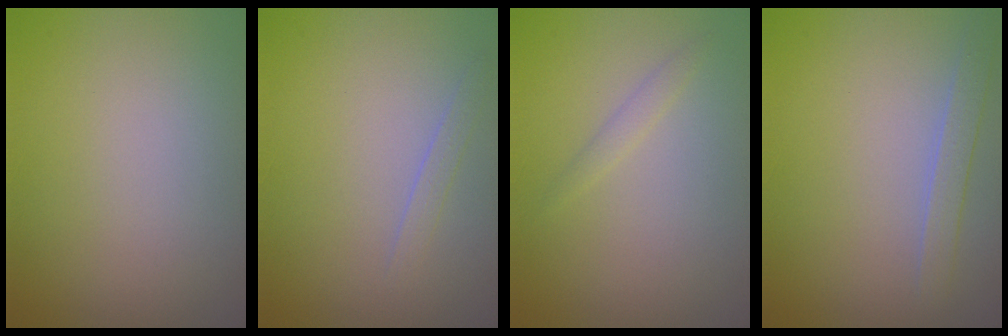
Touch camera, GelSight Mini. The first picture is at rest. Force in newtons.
{"total": 0.9, "press": 0.9, "slide": 0.0}
{"total": 0.9, "press": 0.9, "slide": 0.1}
{"total": 1.6, "press": 1.6, "slide": 0.2}